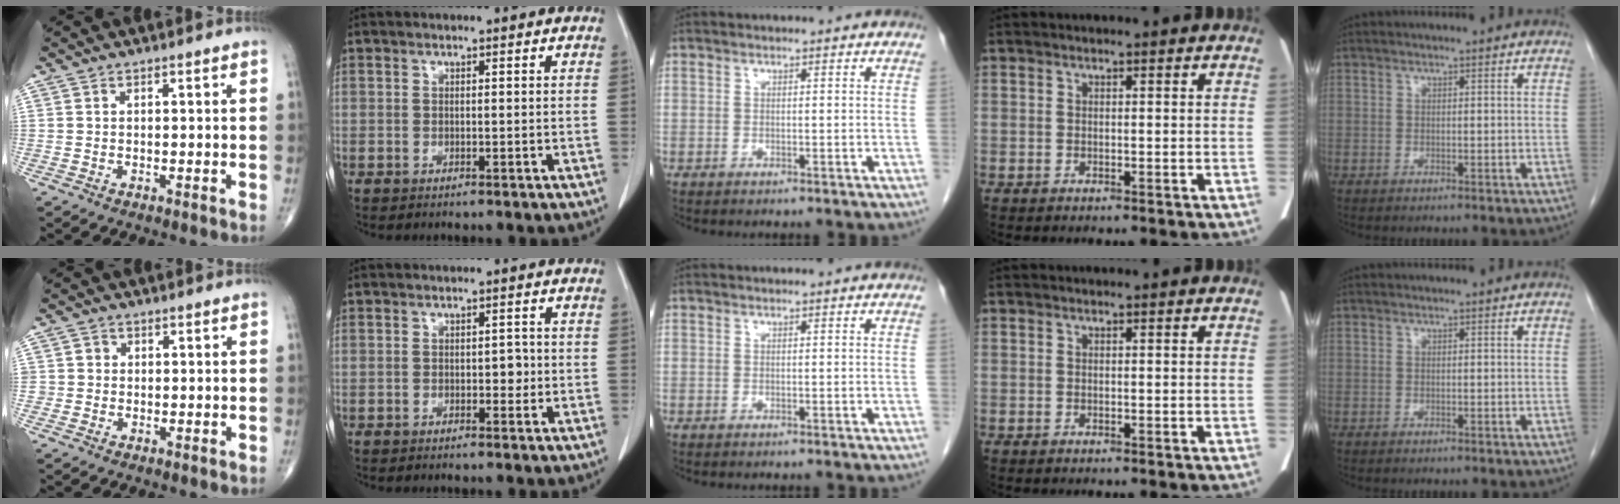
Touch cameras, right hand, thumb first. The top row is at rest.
{"thumb": {"total": 2.0, "force": [-0.1, 1.9, 0.2], "torque": [0.012, 0.007, -0.005]}, "index": {"total": 1.5, "force": [-0.3, 1.0, 1.2], "torque": [-0.009, 0.005, -0.002]}}